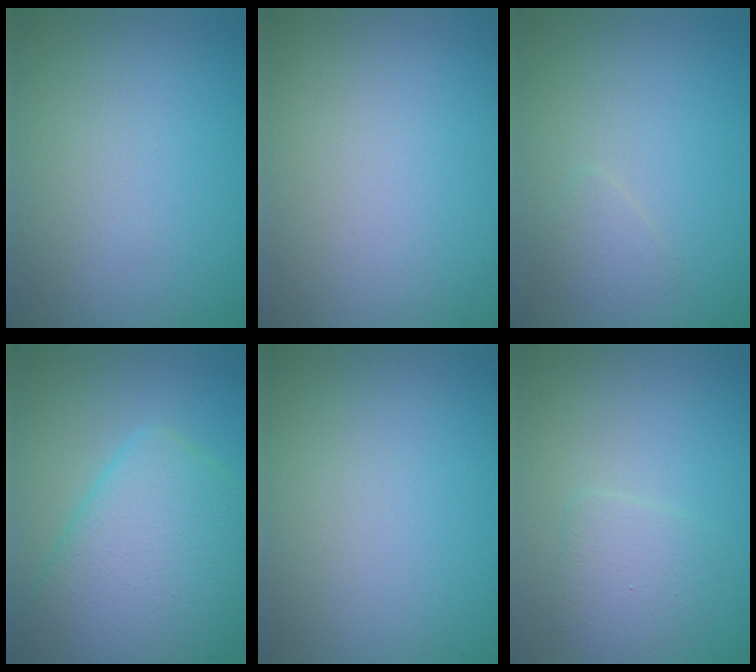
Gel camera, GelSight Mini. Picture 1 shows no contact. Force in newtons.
{"total": 0.0}
{"total": 1.0, "press": 1.0, "slide": 0.0}
{"total": 9.1, "press": 9.1, "slide": 0.1}
{"total": 0.0}
{"total": 2.3, "press": 2.3, "slide": 0.1}